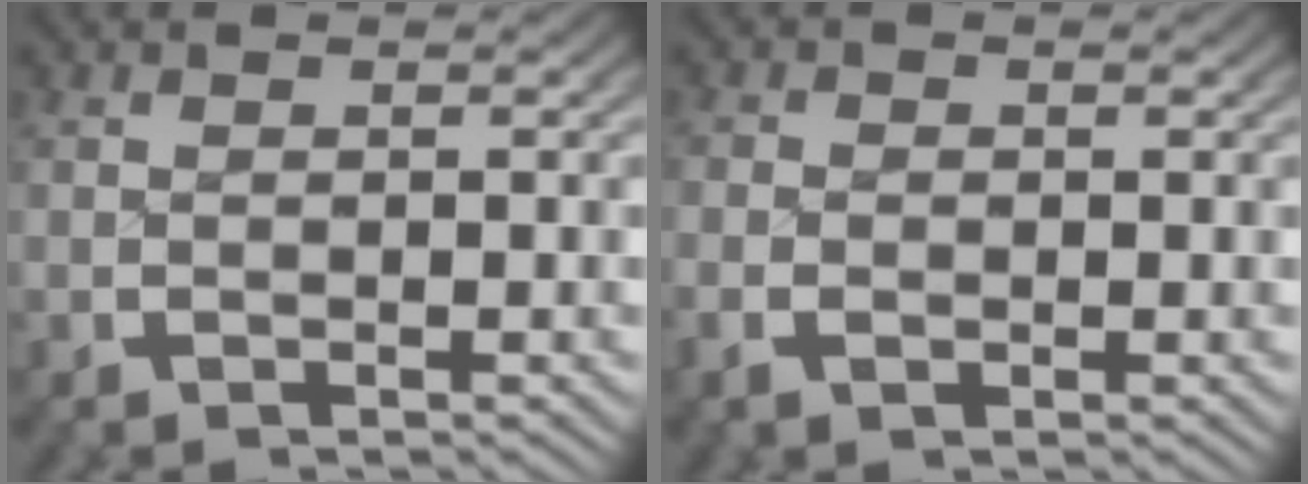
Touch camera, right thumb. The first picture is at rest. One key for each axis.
{"total": 1.5, "fx": -0.5, "fy": 1.2, "fz": 0.8, "tx": -0.013, "ty": -0.005, "tz": -0.011}